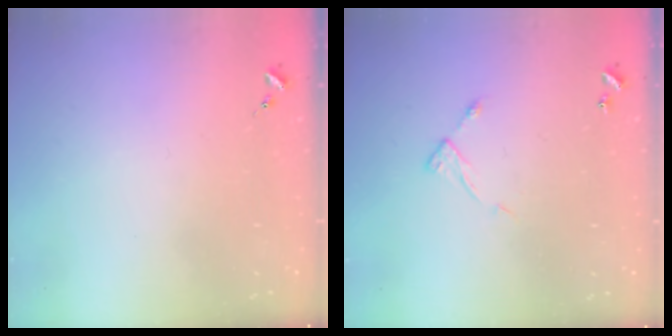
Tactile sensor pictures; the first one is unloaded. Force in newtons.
{"total": 5.4, "press": 5.4, "slide": 0.4}